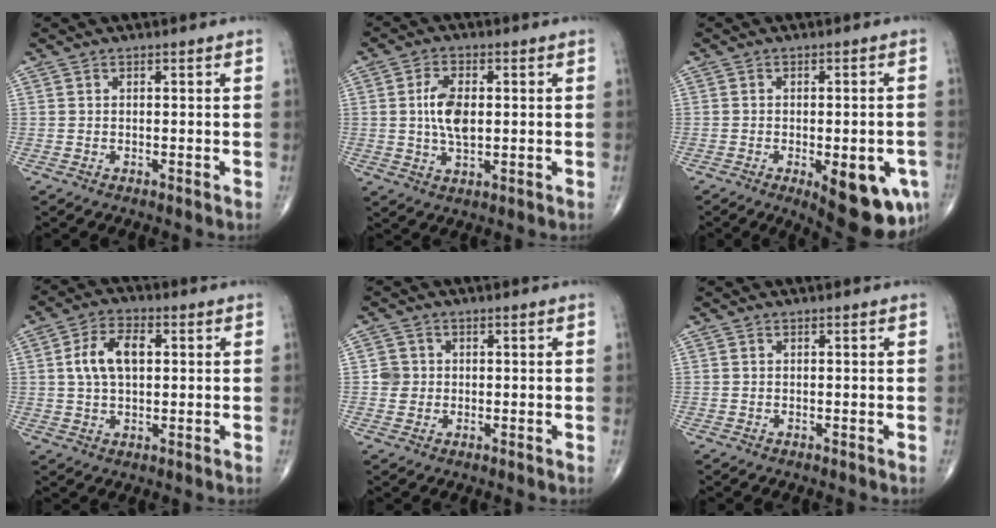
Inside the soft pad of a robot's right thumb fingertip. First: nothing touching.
{"total": 7.1, "force": [0.6, 3.7, 6.0], "torque": [-0.115, -0.001, 0.009]}
{"total": 14.0, "force": [-5.2, 5.2, 11.9], "torque": [-0.115, 0.002, -0.052]}
{"total": 8.4, "force": [1.5, 4.7, 6.7], "torque": [-0.124, 0.012, 0.026]}
{"total": 2.6, "force": [0.1, 2.6, 0.4], "torque": [0.012, 0.006, 0.000]}
{"total": 0.0}